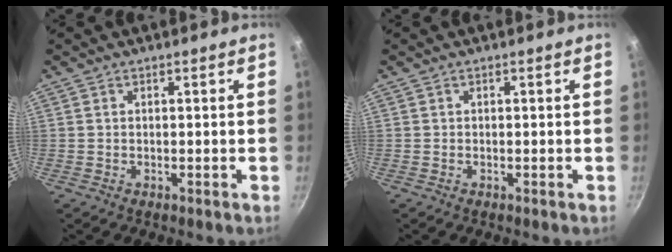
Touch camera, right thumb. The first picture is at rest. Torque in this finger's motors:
{"motor_torque": [-0.02, 0.01, 0.01, 0.01, 0.00]}